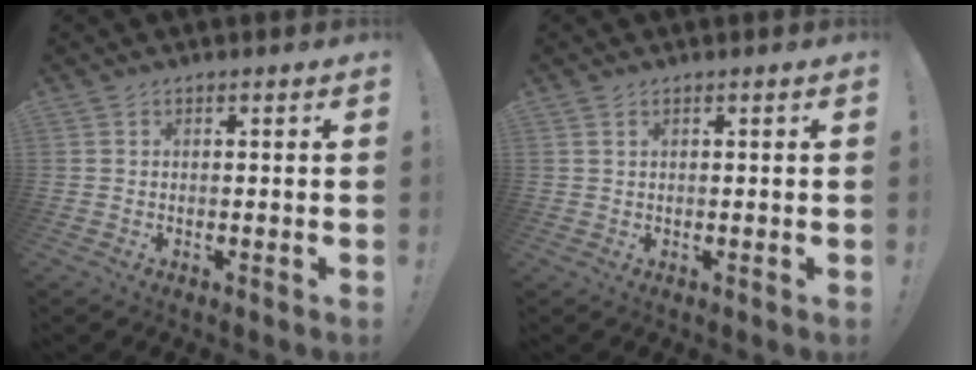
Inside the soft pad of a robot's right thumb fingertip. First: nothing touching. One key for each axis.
{"total": 1.1, "fx": 0.7, "fy": 0.4, "fz": 0.7, "tx": -0.023, "ty": 0.005, "tz": 0.014}